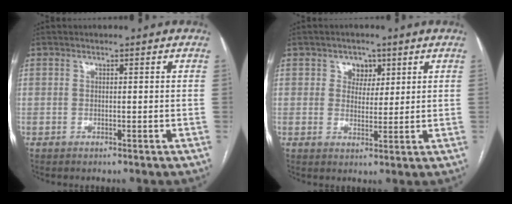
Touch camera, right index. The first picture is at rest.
{"total": 3.7, "force": [1.7, 3.0, 1.5], "torque": [-0.017, 0.006, 0.028]}